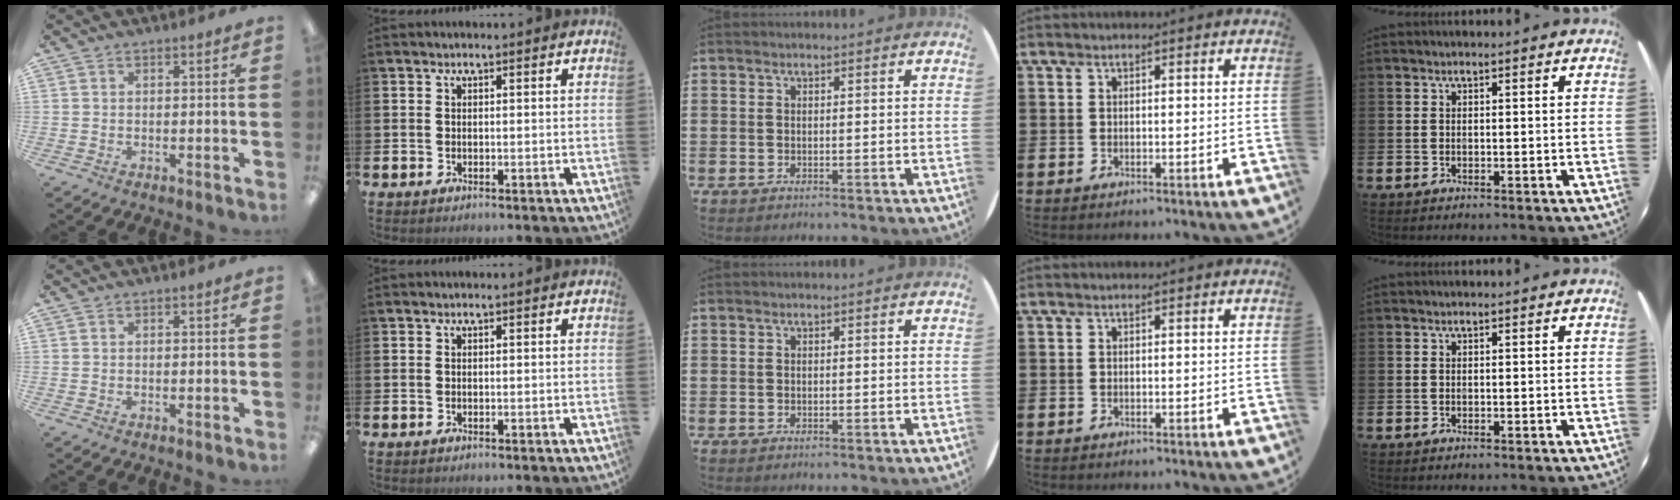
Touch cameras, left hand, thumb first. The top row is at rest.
{}